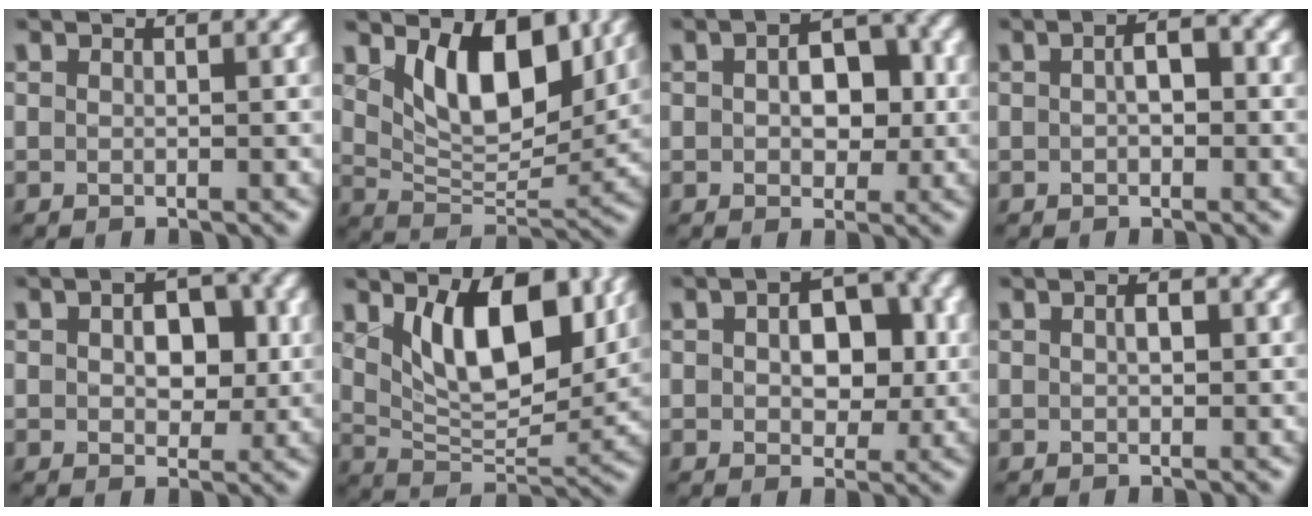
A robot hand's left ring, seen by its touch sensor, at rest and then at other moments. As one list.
[{"total": 7.6, "force": [3.1, 4.0, 5.7], "torque": [-0.097, -0.018, 0.053]}, {"total": 5.3, "force": [0.5, 3.2, 4.1], "torque": [-0.058, 0.006, 0.002]}, {"total": 2.3, "force": [0.0, 1.2, 2.0], "torque": [-0.034, 0.005, -0.002]}, {"total": 4.9, "force": [0.6, 3.0, 3.8], "torque": [-0.057, 0.001, 0.004]}, {"total": 8.8, "force": [3.1, 4.3, 7.0], "torque": [-0.115, -0.014, 0.055]}, {"total": 6.4, "force": [0.7, 3.9, 5.0], "torque": [-0.068, 0.005, 0.006]}, {"total": 1.2, "force": [0.2, 0.6, 1.0], "torque": [-0.018, 0.003, 0.002]}]